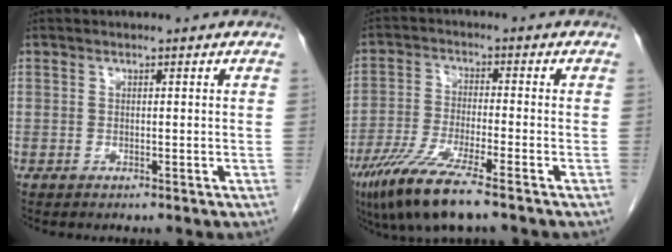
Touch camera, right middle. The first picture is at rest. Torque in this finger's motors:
{"motor_torque": [1.15, -0.99, 0.22, 0.13]}